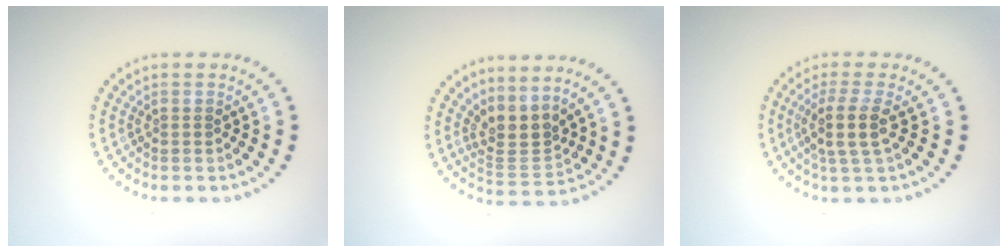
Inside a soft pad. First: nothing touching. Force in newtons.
{"total": 3.0, "press": 2.2, "slide": 2.1}
{"total": 2.8, "press": 2.2, "slide": 1.8}